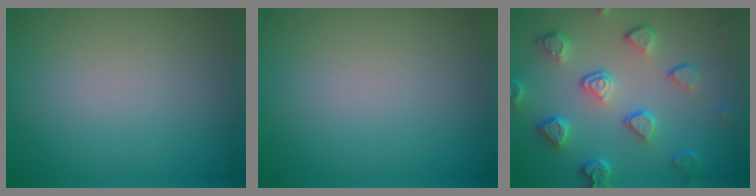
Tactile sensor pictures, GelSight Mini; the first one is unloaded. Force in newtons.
{"total": 0.0}
{"total": 5.4, "press": 4.2, "slide": 3.4}